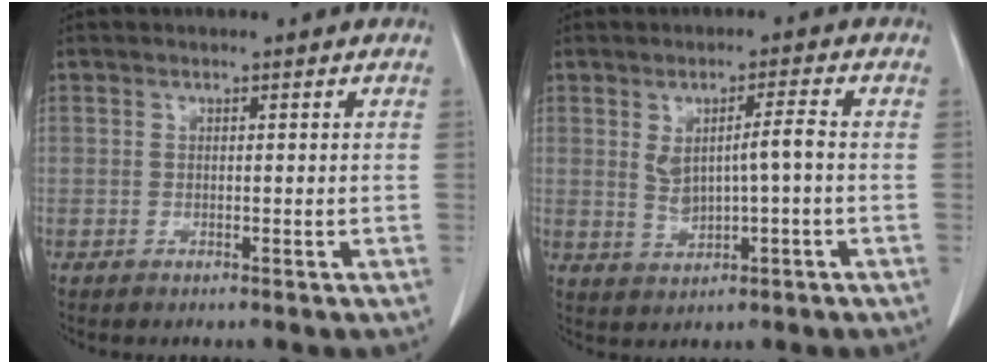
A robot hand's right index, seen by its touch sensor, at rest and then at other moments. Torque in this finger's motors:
{"motor_torque": [0.16, 0.05, 0.10, 0.05]}